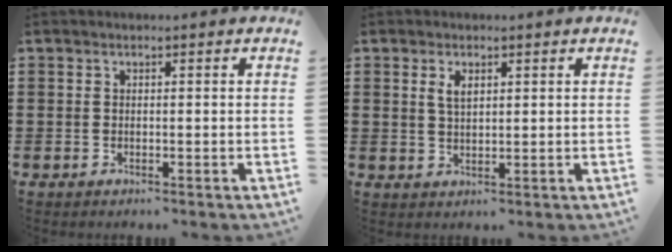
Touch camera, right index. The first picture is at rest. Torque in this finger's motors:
{"motor_torque": [0.68, 0.33, 0.16, 0.04]}